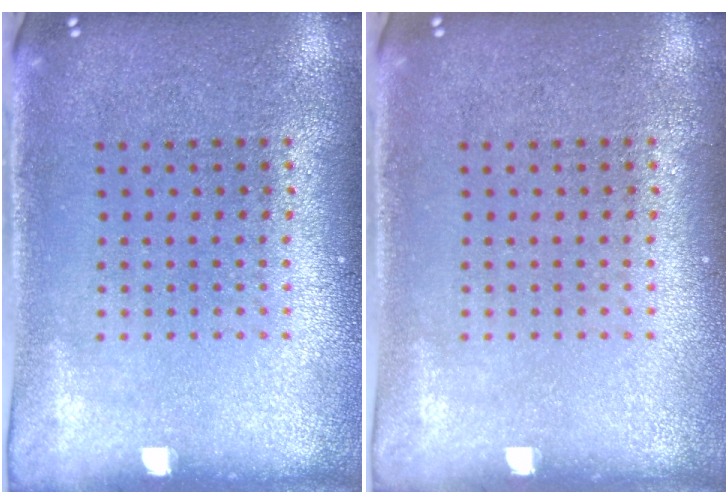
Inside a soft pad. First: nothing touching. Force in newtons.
{"total": 0.0}